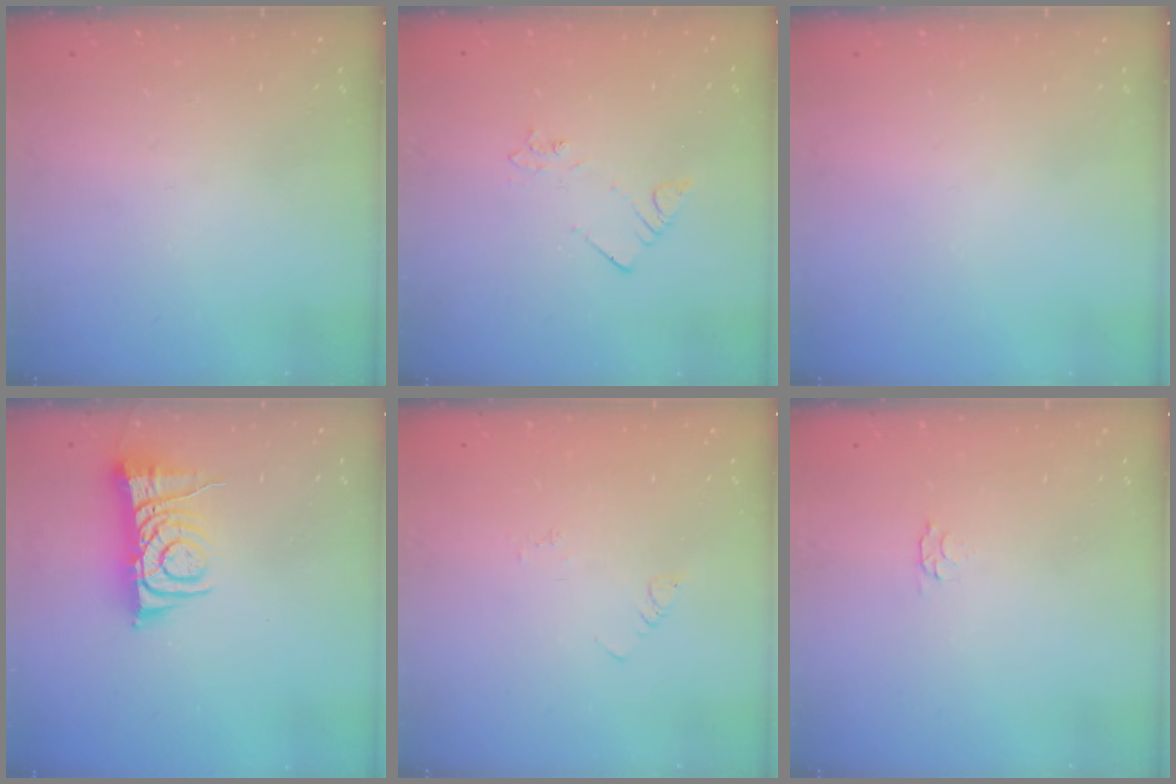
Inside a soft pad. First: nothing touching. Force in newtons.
{"total": 2.1, "press": 2.1, "slide": 0.4}
{"total": 0.0}
{"total": 8.6, "press": 8.5, "slide": 1.0}
{"total": 2.5, "press": 2.5, "slide": 0.4}
{"total": 2.8, "press": 2.7, "slide": 0.5}